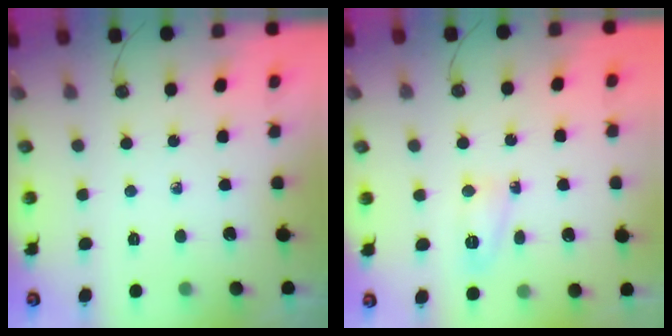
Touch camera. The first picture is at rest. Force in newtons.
{"total": 5.2, "press": 5.1, "slide": 0.6}